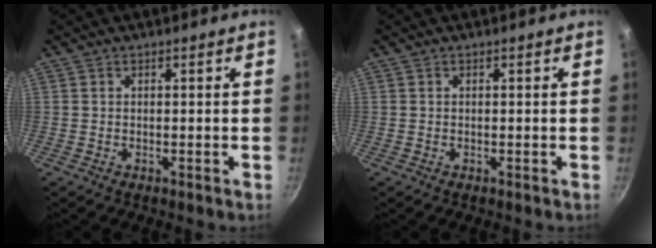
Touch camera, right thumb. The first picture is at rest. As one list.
[{"total": 0.0}]